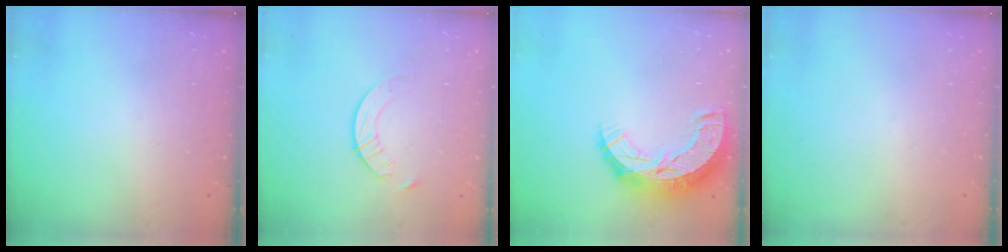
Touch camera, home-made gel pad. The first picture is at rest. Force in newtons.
{"total": 5.6, "press": 5.6, "slide": 0.7}
{"total": 13.4, "press": 13.4, "slide": 0.9}
{"total": 0.0}